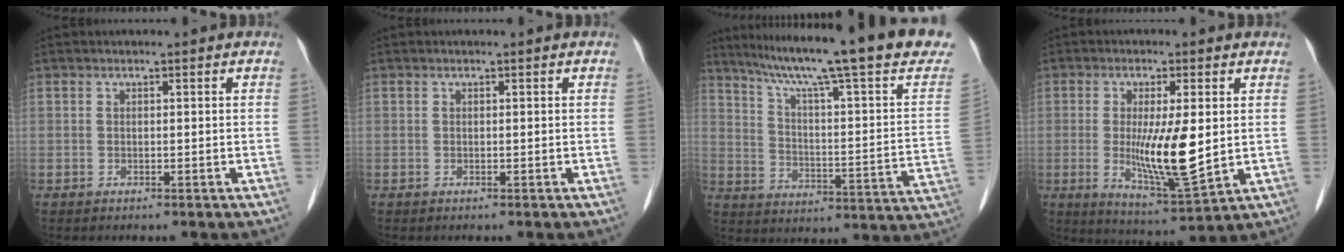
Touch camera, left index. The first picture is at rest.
{"total": 0.0}
{"total": 25.6, "force": [20.1, 0.9, 15.8], "torque": [-0.238, -0.033, 0.265]}
{"total": 10.0, "force": [0.2, 1.8, 9.9], "torque": [-0.179, -0.023, 0.007]}